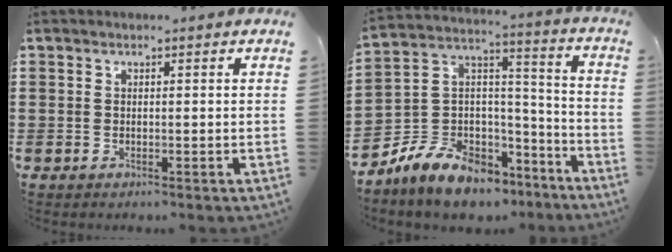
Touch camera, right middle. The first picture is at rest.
{"total": 8.7, "force": [-6.7, 4.9, 2.5], "torque": [-0.078, 0.004, -0.133]}